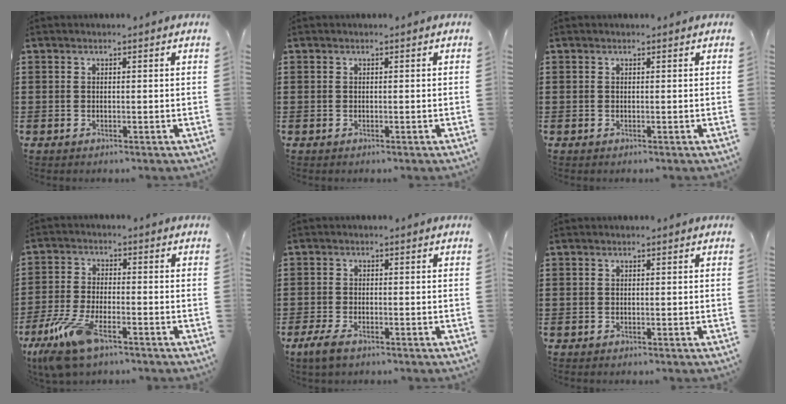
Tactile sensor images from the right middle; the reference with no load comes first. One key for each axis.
{"total": 0.0}
{"total": 0.0}
{"total": 8.8, "fx": -5.9, "fy": 2.6, "fz": 6.0, "tx": -0.144, "ty": -0.014, "tz": -0.115}
{"total": 2.7, "fx": -1.8, "fy": 0.9, "fz": 1.7, "tx": -0.052, "ty": -0.002, "tz": -0.042}
{"total": 0.0}